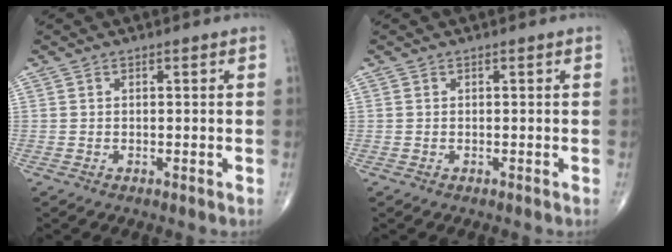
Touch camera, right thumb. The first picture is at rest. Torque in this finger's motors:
{"motor_torque": [-0.25, 0.10, -0.15, -0.10, 0.02]}